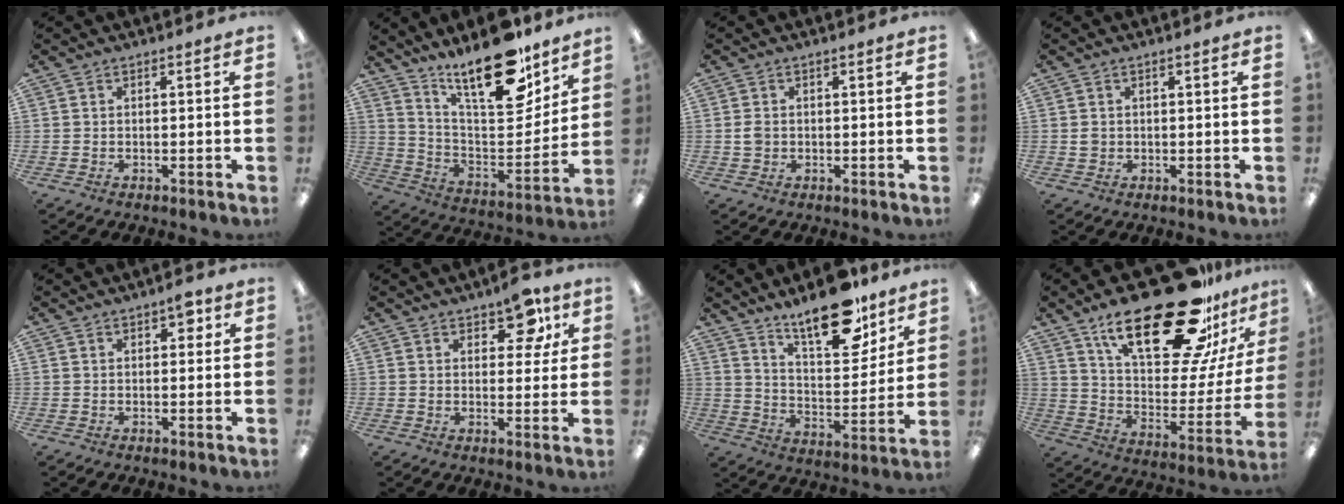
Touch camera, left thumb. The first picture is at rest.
{"total": 21.1, "force": [16.8, 6.5, 10.9], "torque": [-0.175, -0.122, 0.287]}
{"total": 1.8, "force": [-0.1, 1.5, 1.1], "torque": [-0.021, 0.004, -0.002]}
{"total": 1.2, "force": [0.0, 1.1, 0.5], "torque": [-0.010, 0.005, -0.001]}
{"total": 3.5, "force": [1.7, 1.9, 2.4], "torque": [-0.027, -0.004, 0.023]}
{"total": 8.4, "force": [5.0, 4.6, 5.0], "torque": [-0.047, -0.021, 0.082]}
{"total": 17.2, "force": [13.6, 6.0, 8.7], "torque": [-0.132, -0.088, 0.233]}
{"total": 31.6, "force": [19.9, 11.8, 21.5], "torque": [-0.322, -0.126, 0.332]}